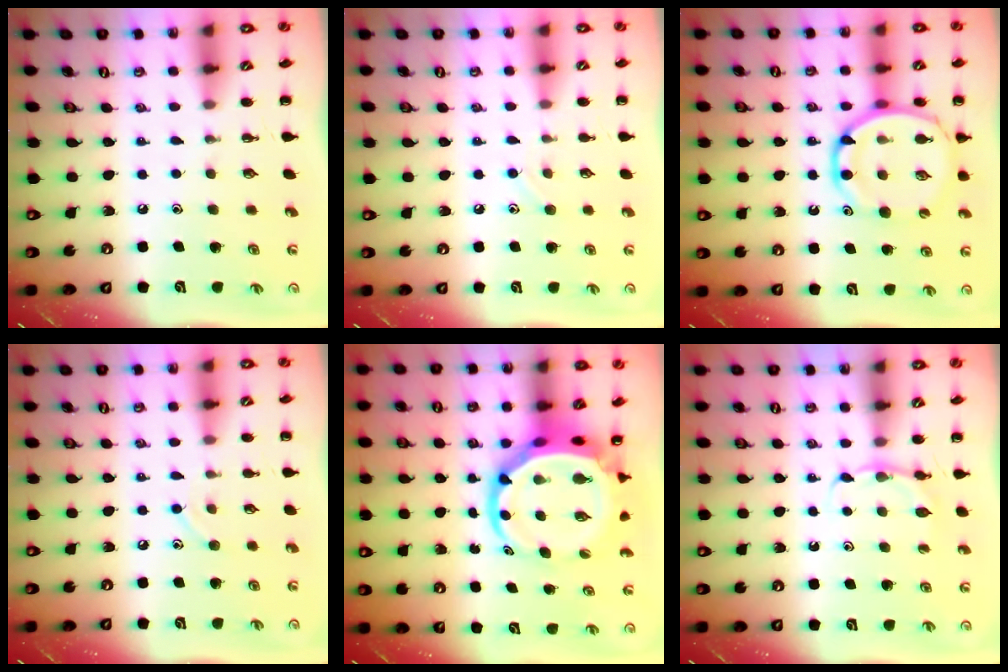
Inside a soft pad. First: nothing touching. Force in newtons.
{"total": 5.7, "press": 5.5, "slide": 1.6}
{"total": 14.7, "press": 14.2, "slide": 3.5}
{"total": 8.1, "press": 7.7, "slide": 2.6}
{"total": 9.1, "press": 8.8, "slide": 2.5}
{"total": 4.5, "press": 4.3, "slide": 1.3}